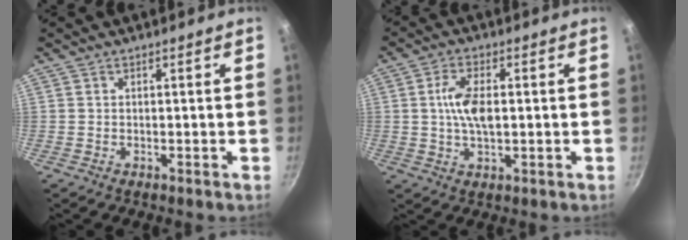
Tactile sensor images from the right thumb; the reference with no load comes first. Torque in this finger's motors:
{"motor_torque": [0.96, 1.27, 0.74, 0.44, 0.07]}